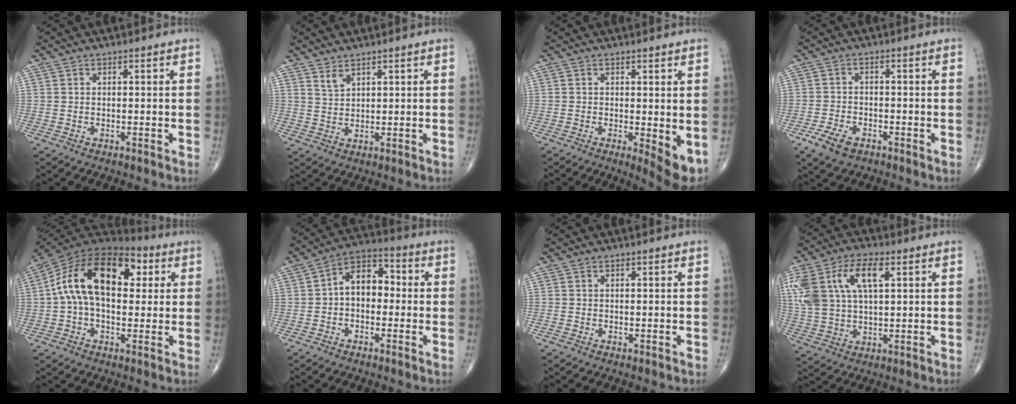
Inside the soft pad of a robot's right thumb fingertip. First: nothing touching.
{"total": 2.3, "force": [1.8, 0.8, 1.1], "torque": [-0.018, -0.014, 0.041]}
{"total": 5.4, "force": [-0.4, 1.5, 5.1], "torque": [-0.072, -0.016, -0.006]}
{"total": 5.2, "force": [-3.1, 2.9, 3.0], "torque": [-0.060, 0.008, -0.056]}
{"total": 19.3, "force": [3.7, 11.3, 15.2], "torque": [-0.243, 0.035, 0.049]}
{"total": 8.9, "force": [-0.2, 6.0, 6.6], "torque": [-0.079, 0.034, -0.019]}
{"total": 0.0}
{"total": 17.0, "force": [5.6, 8.9, 13.4], "torque": [-0.295, 0.016, 0.106]}